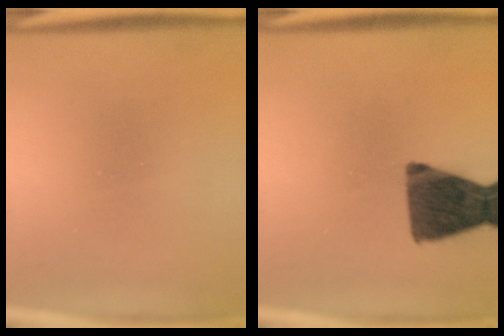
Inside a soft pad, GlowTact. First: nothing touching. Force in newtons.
{"total": 13.7}